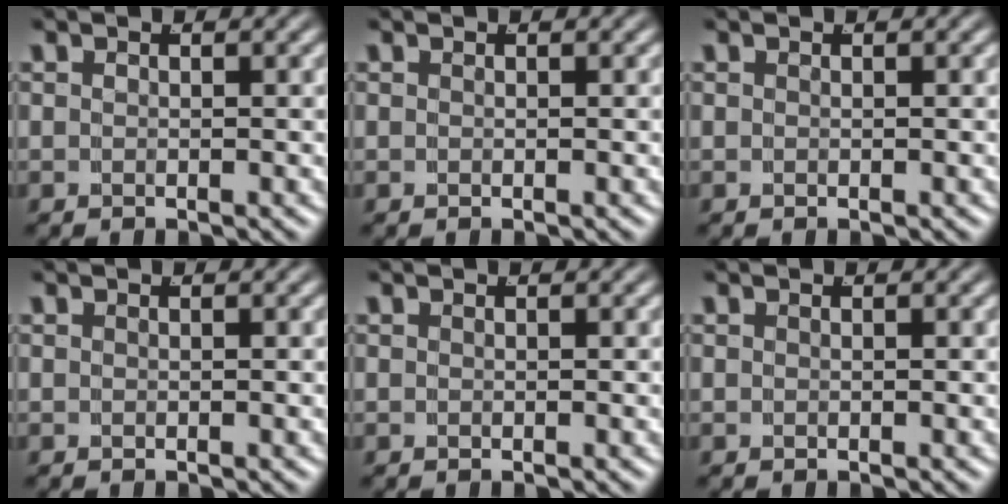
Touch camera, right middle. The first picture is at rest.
{"total": 0.0}
{"total": 0.0}
{"total": 0.0}
{"total": 0.0}
{"total": 0.0}